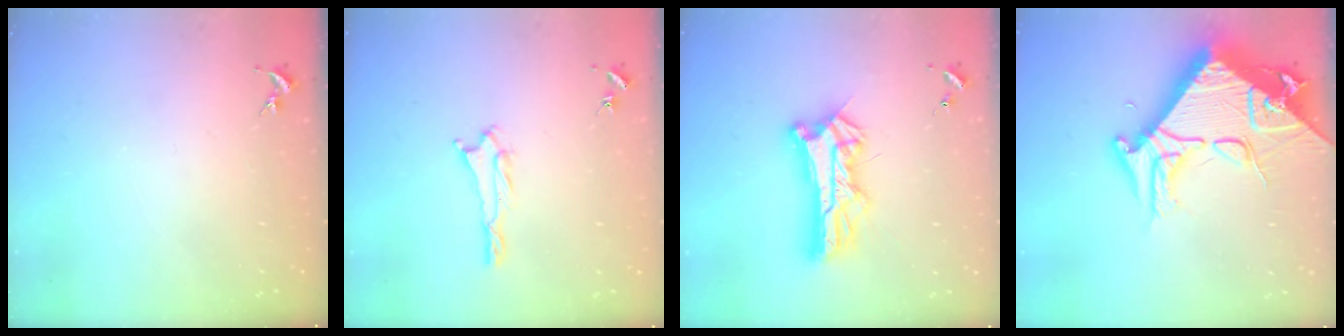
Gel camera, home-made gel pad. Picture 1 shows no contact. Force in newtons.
{"total": 1.3, "press": 1.3, "slide": 0.2}
{"total": 11.3, "press": 11.3, "slide": 1.0}
{"total": 14.8, "press": 14.7, "slide": 1.5}